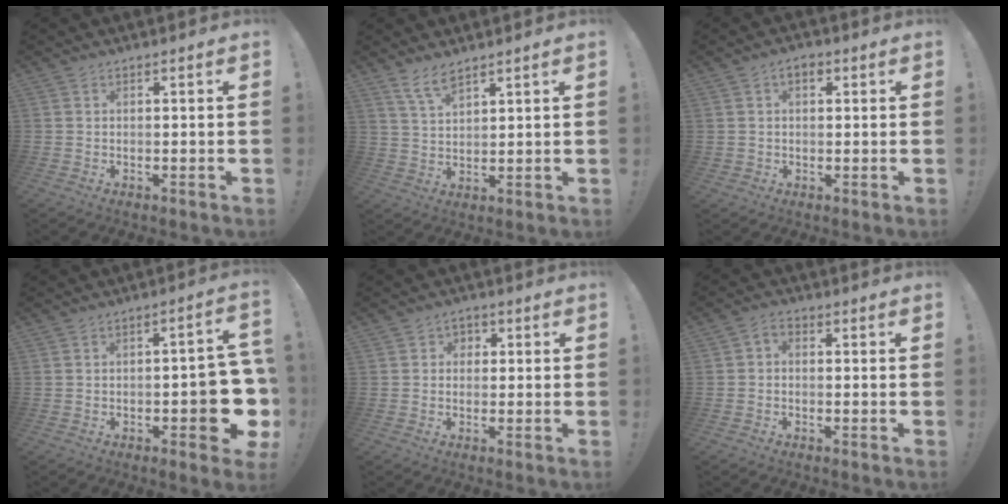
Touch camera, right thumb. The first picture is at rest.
{"total": 6.0, "force": [4.8, 1.5, 3.2], "torque": [-0.058, -0.026, 0.086]}
{"total": 4.0, "force": [1.3, 3.1, 2.0], "torque": [-0.018, -0.002, 0.021]}
{"total": 10.7, "force": [-3.5, 3.9, 9.4], "torque": [-0.100, 0.012, -0.057]}
{"total": 2.8, "force": [-0.1, 2.6, 0.8], "torque": [-0.009, 0.005, -0.002]}
{"total": 2.1, "force": [-1.1, 1.2, 1.3], "torque": [-0.018, 0.005, -0.021]}